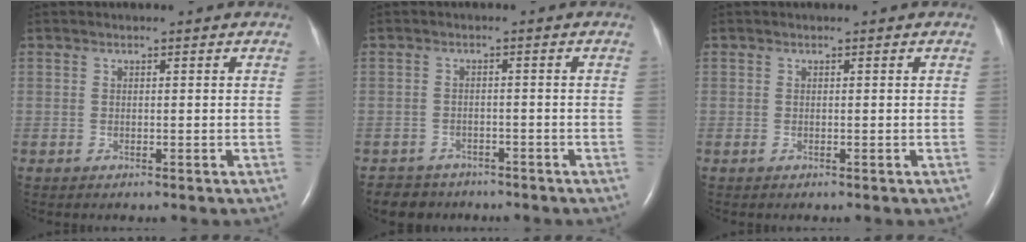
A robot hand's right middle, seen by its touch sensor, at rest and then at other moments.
{"total": 4.4, "force": [-3.6, 2.5, -0.3], "torque": [0.003, 0.004, -0.055]}
{"total": 0.0}